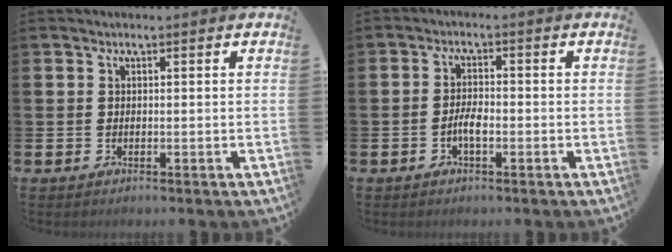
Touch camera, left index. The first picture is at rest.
{"total": 2.8, "force": [-1.1, 1.0, 2.4], "torque": [-0.043, 0.005, -0.021]}